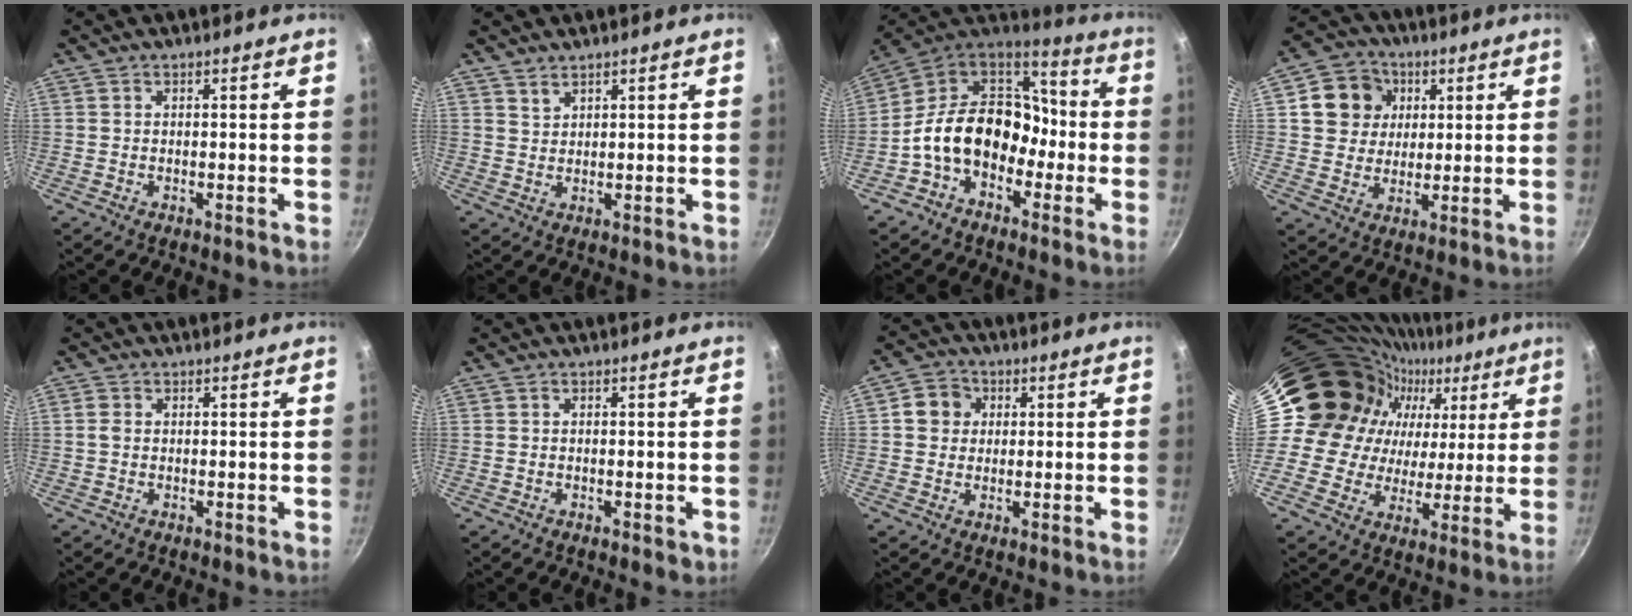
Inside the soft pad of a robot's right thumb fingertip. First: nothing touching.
{"total": 1.8, "force": [1.5, 0.8, 0.4], "torque": [-0.004, -0.006, 0.032]}
{"total": 17.8, "force": [-4.4, 13.2, 11.1], "torque": [-0.139, 0.070, -0.096]}
{"total": 10.3, "force": [3.1, 9.1, 3.6], "torque": [-0.033, 0.008, 0.049]}
{"total": 1.8, "force": [0.1, 1.3, 1.2], "torque": [-0.026, 0.002, 0.000]}
{"total": 0.8, "force": [-0.2, 0.5, 0.5], "torque": [-0.005, 0.001, -0.003]}
{"total": 5.7, "force": [1.2, 5.2, 2.1], "torque": [-0.005, 0.008, 0.010]}
{"total": 22.6, "force": [8.7, 17.9, 10.6], "torque": [-0.156, 0.019, 0.155]}